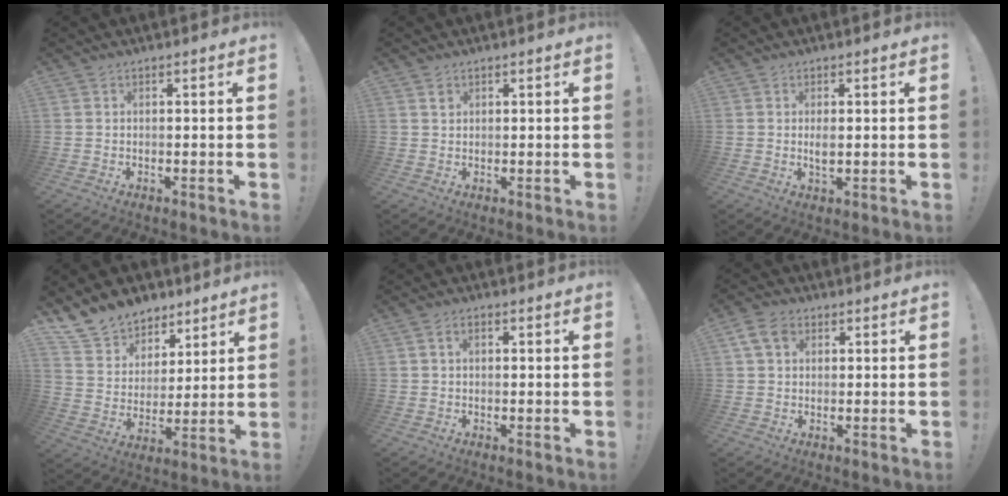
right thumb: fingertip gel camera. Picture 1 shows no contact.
{"total": 1.4, "force": [0.8, 1.1, 0.4], "torque": [0.007, -0.006, 0.013]}
{"total": 2.4, "force": [0.1, 1.1, 2.2], "torque": [-0.035, -0.002, 0.001]}
{"total": 11.9, "force": [9.1, 7.4, 1.9], "torque": [-0.039, -0.072, 0.177]}
{"total": 2.0, "force": [0.3, 1.3, 1.5], "torque": [-0.020, 0.003, 0.004]}
{"total": 6.7, "force": [2.5, 4.8, 3.8], "torque": [-0.069, 0.001, 0.049]}